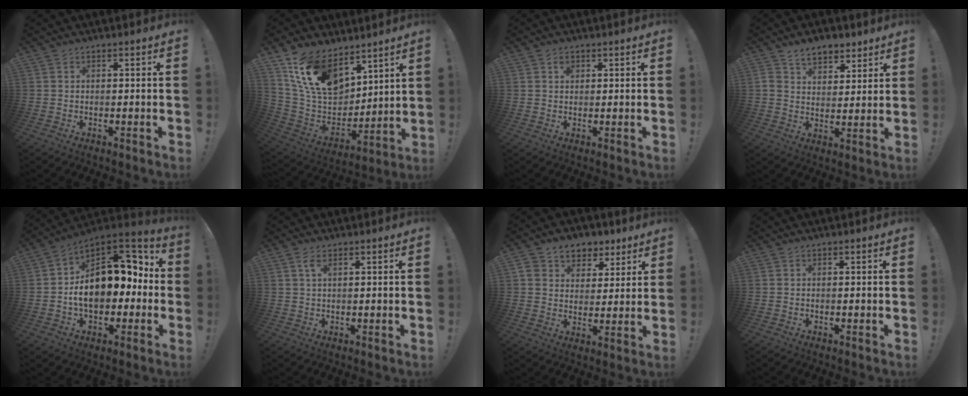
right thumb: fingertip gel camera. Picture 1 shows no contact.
{"total": 17.8, "force": [10.9, 10.2, 9.6], "torque": [-0.174, -0.064, 0.208]}
{"total": 1.5, "force": [0.8, 1.1, 0.5], "torque": [0.012, -0.008, 0.010]}
{"total": 7.7, "force": [5.3, 4.6, 3.0], "torque": [-0.042, -0.028, 0.100]}
{"total": 19.2, "force": [0.3, 12.4, 14.7], "torque": [-0.202, 0.008, 0.014]}
{"total": 2.6, "force": [1.3, 0.9, 2.1], "torque": [-0.038, -0.003, 0.021]}
{"total": 8.0, "force": [4.2, 6.5, 2.0], "torque": [-0.025, -0.022, 0.084]}
{"total": 0.0}